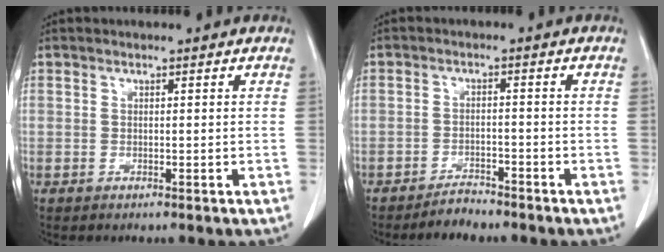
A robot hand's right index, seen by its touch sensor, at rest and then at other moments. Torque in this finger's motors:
{"motor_torque": [0.01, 0.05, 0.02, 0.00]}